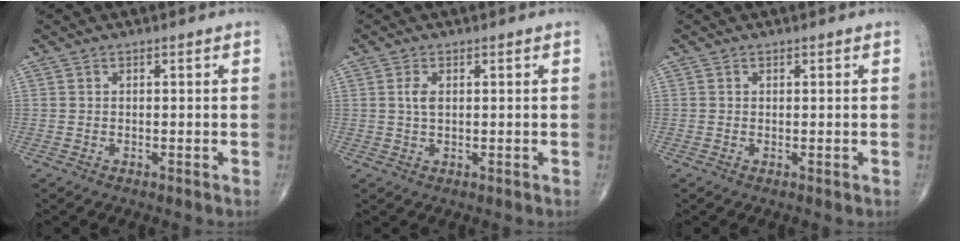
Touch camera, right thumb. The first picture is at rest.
{"total": 2.2, "force": [0.5, 1.2, 1.8], "torque": [-0.040, 0.002, 0.009]}
{"total": 0.0}